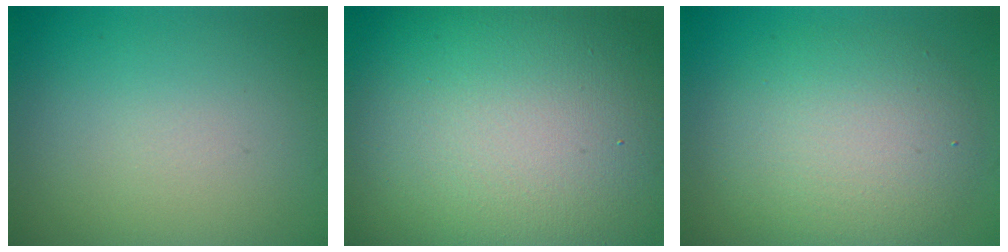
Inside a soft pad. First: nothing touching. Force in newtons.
{"total": 20.7, "press": 20.7, "slide": 1.2}
{"total": 6.6, "press": 6.6, "slide": 0.4}